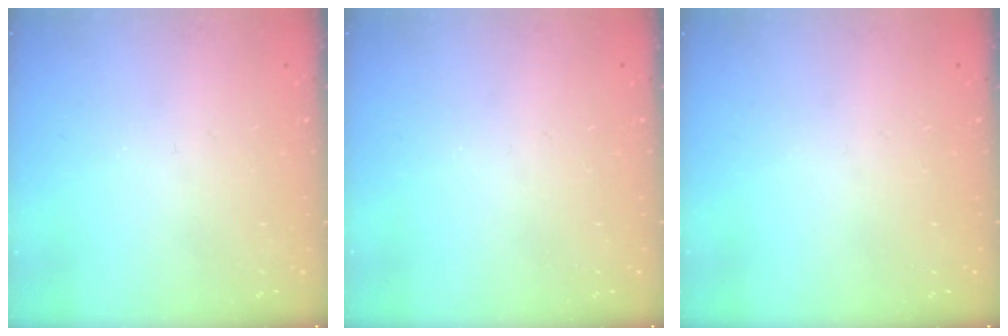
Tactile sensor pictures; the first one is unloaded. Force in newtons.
{"total": 0.0}
{"total": 0.0}